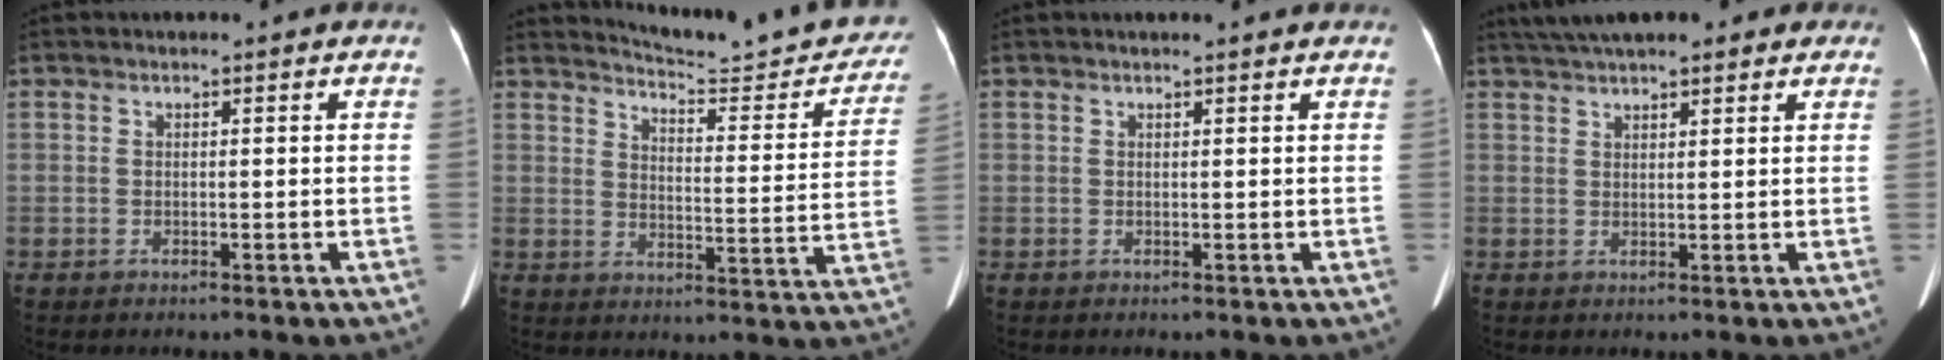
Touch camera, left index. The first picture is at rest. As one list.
[{"total": 18.8, "force": [17.9, 1.9, 5.5], "torque": [-0.062, -0.076, 0.211]}, {"total": 2.6, "force": [2.4, 0.0, 1.0], "torque": [-0.012, 0.014, 0.024]}, {"total": 10.5, "force": [8.2, 3.2, 5.6], "torque": [-0.083, 0.045, 0.123]}]